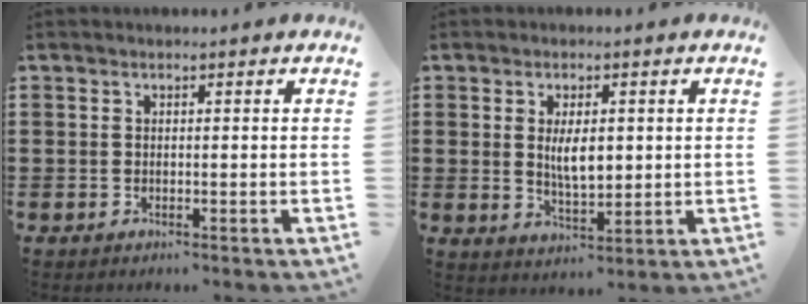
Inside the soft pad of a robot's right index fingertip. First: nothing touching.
{"total": 5.1, "force": [0.7, 2.1, 4.6], "torque": [-0.084, 0.002, 0.011]}